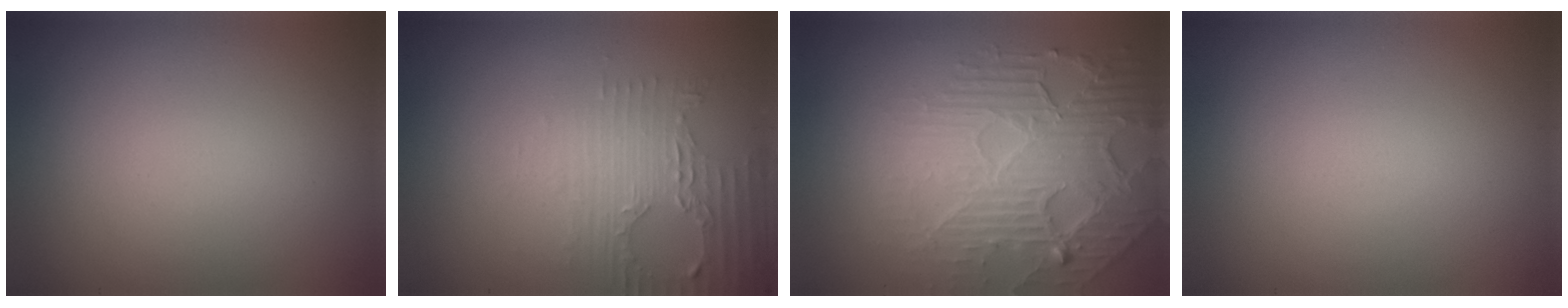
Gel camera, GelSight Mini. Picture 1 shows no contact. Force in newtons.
{"total": 2.9, "press": 2.5, "slide": 1.5}
{"total": 6.6, "press": 4.8, "slide": 4.4}
{"total": 0.0}